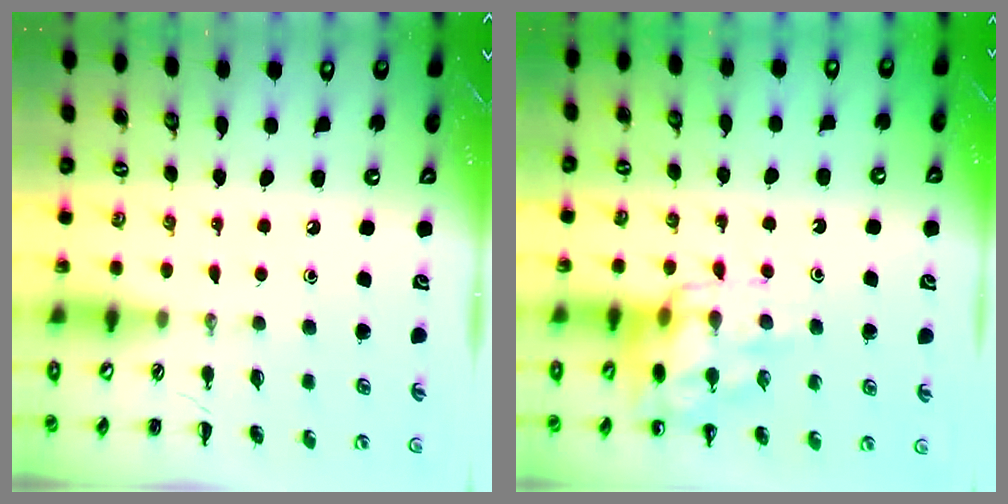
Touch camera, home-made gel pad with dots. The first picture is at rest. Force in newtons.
{"total": 13.2, "press": 13.1, "slide": 2.1}